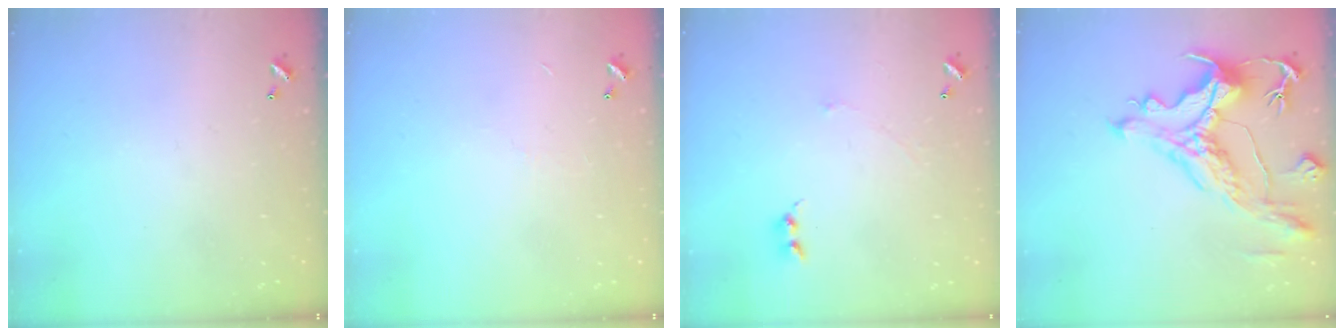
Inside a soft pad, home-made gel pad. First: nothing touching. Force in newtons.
{"total": 4.2, "press": 4.2, "slide": 0.4}
{"total": 1.1, "press": 0.9, "slide": 0.6}
{"total": 5.0, "press": 4.7, "slide": 1.8}